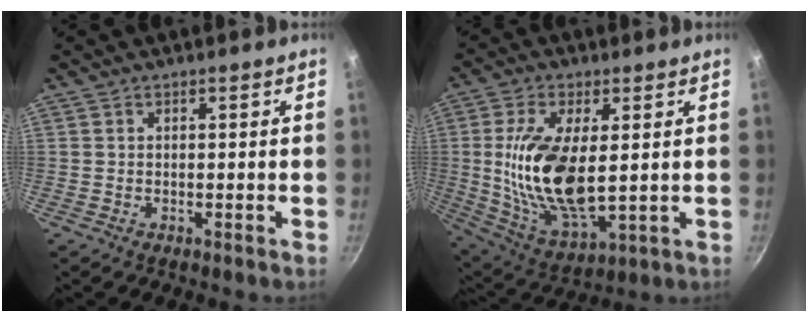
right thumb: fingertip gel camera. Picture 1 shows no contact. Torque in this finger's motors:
{"motor_torque": [1.07, 1.76, 1.83, -0.29, 0.46]}